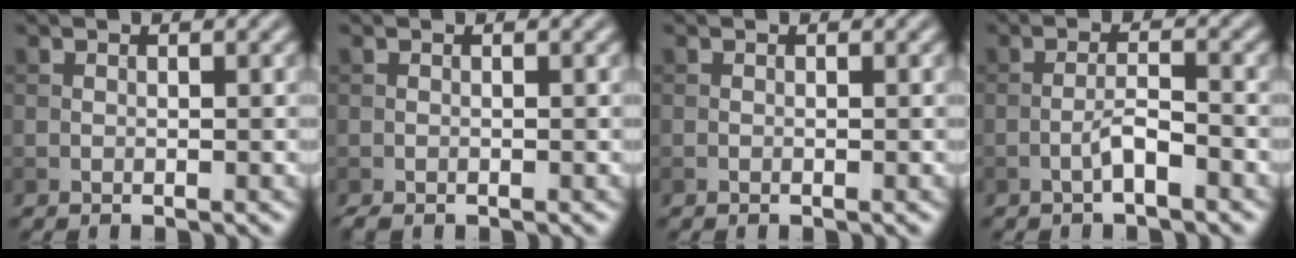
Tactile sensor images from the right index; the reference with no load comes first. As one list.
[{"total": 0.7, "force": [-0.6, 0.1, 0.3], "torque": [-0.005, -0.002, -0.010]}, {"total": 0.0}, {"total": 2.2, "force": [-1.2, 0.3, 1.8], "torque": [-0.034, 0.009, -0.026]}]